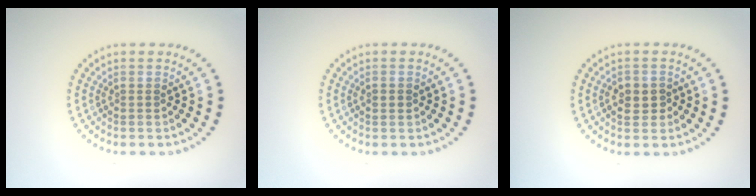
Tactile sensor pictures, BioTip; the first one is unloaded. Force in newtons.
{"total": 1.1, "press": 1.1, "slide": 0.1}
{"total": 2.1, "press": 2.1, "slide": 0.4}